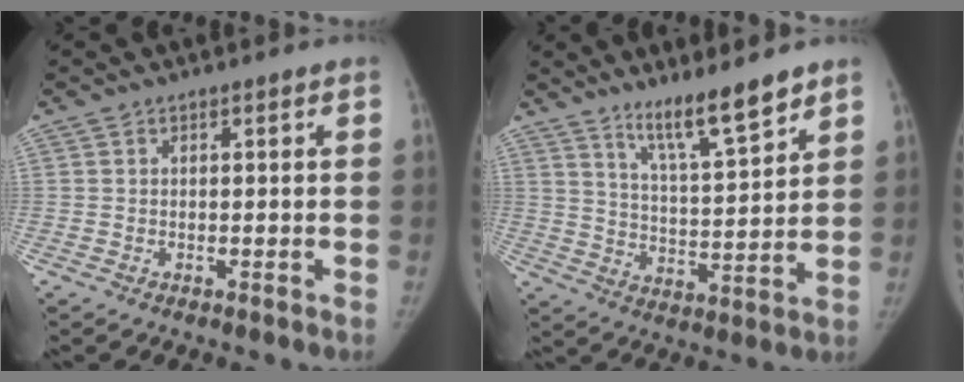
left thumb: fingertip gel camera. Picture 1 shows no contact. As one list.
[{"total": 10.7, "force": [8.2, 1.3, 6.7], "torque": [-0.103, -0.064, 0.148]}]